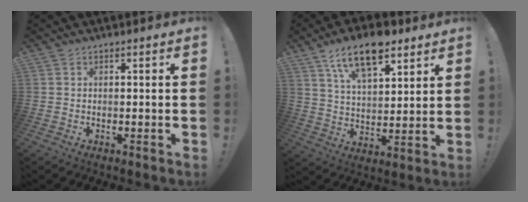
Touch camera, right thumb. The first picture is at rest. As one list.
[{"total": 14.0, "force": [9.1, 6.5, 8.5], "torque": [-0.145, -0.040, 0.161]}]